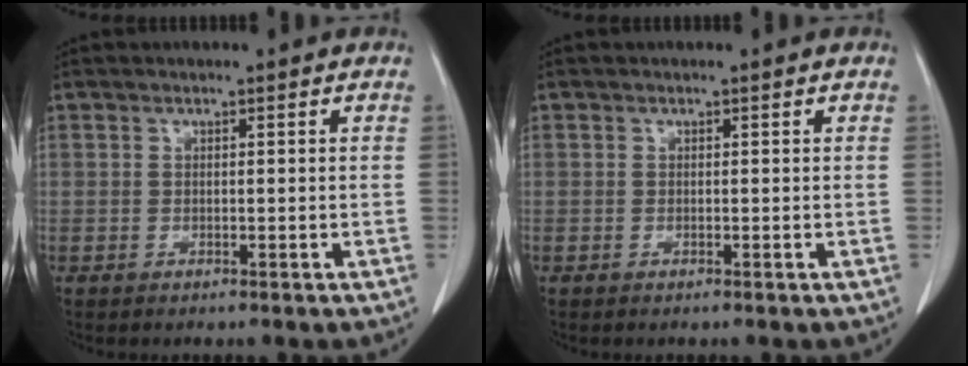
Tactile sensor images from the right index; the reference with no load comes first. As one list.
[{"total": 0.0}]